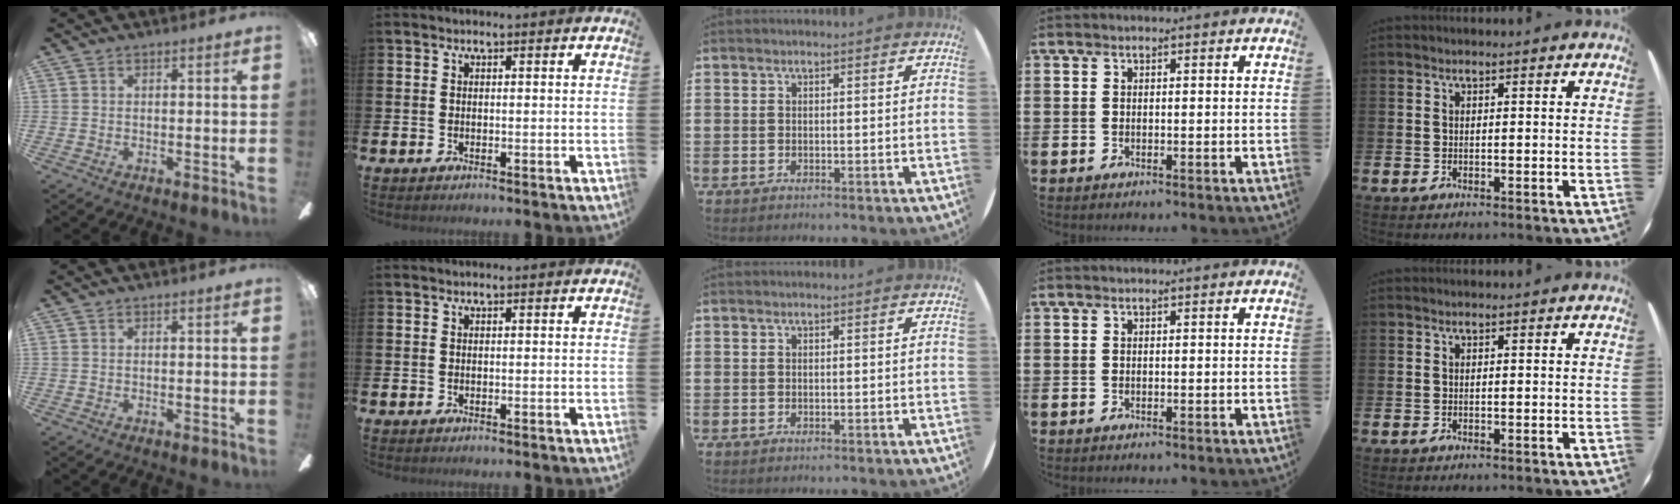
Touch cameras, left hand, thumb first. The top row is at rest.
{}